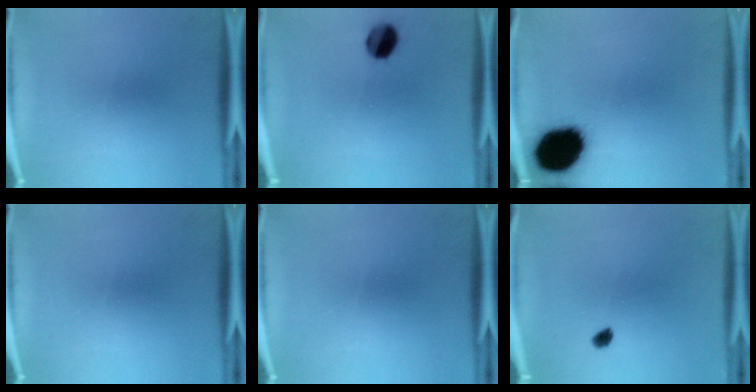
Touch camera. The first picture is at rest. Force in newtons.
{"total": 7.5}
{"total": 18.7}
{"total": 0.0}
{"total": 0.0}
{"total": 1.7}